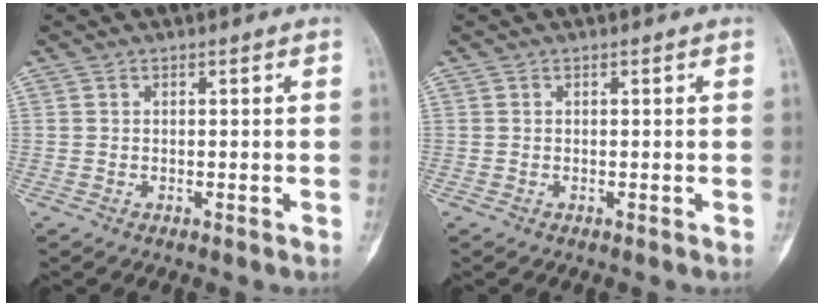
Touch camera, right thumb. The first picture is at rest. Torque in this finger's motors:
{"motor_torque": [0.14, -0.05, -0.03, -0.10, 0.02]}